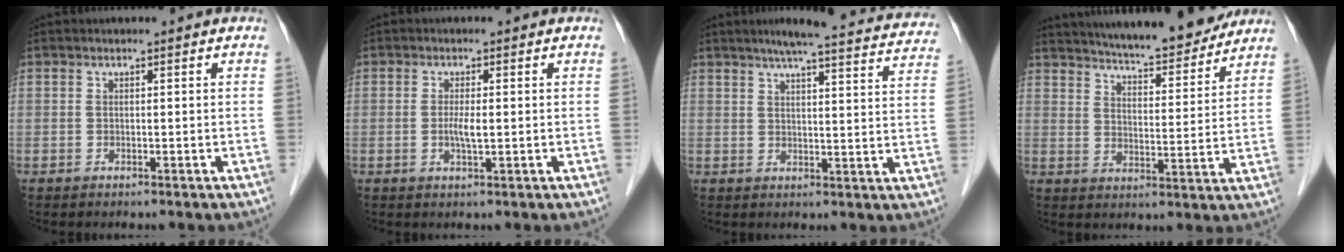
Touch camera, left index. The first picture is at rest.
{"total": 2.3, "force": [-0.1, 0.3, 2.3], "torque": [-0.049, -0.002, -0.002]}
{"total": 21.5, "force": [19.4, 1.9, 9.2], "torque": [-0.117, -0.011, 0.224]}
{"total": 16.2, "force": [14.8, 1.8, 6.3], "torque": [-0.095, -0.004, 0.208]}